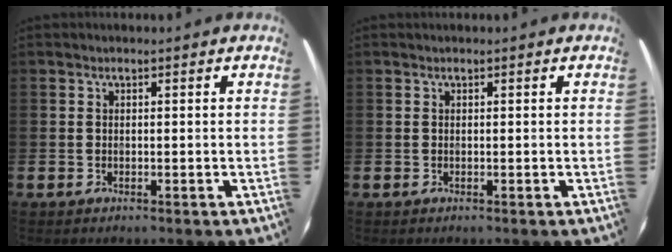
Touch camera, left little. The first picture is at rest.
{"total": 0.0}